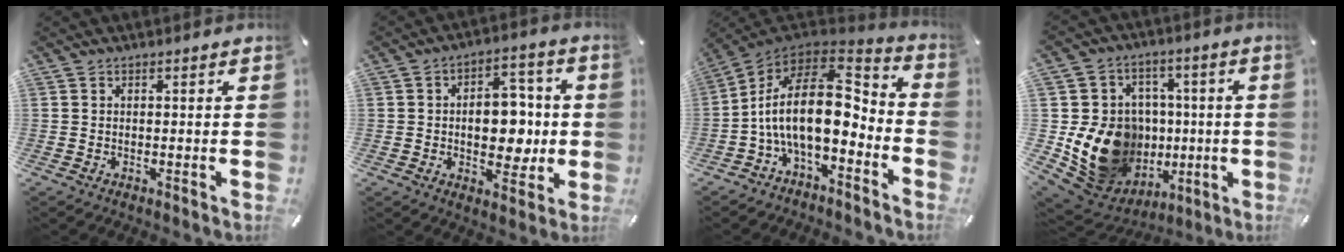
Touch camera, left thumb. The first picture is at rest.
{"total": 11.7, "force": [-0.4, 7.8, 8.7], "torque": [-0.102, 0.005, -0.006]}
{"total": 19.9, "force": [-1.0, 11.1, 16.5], "torque": [-0.317, -0.008, -0.018]}
{"total": 19.4, "force": [-1.6, 17.1, 9.1], "torque": [-0.170, -0.011, 0.011]}